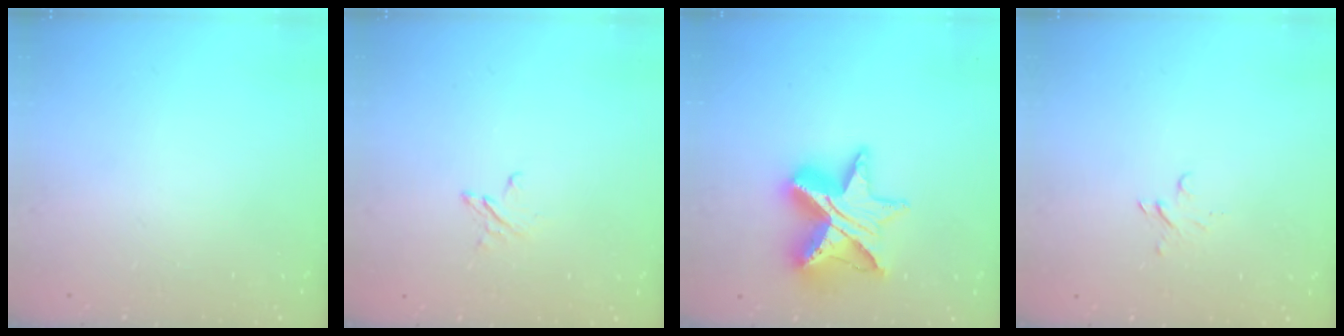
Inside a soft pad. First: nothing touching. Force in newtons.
{"total": 2.5, "press": 2.4, "slide": 0.2}
{"total": 13.0, "press": 13.0, "slide": 0.9}
{"total": 2.2, "press": 2.2, "slide": 0.2}